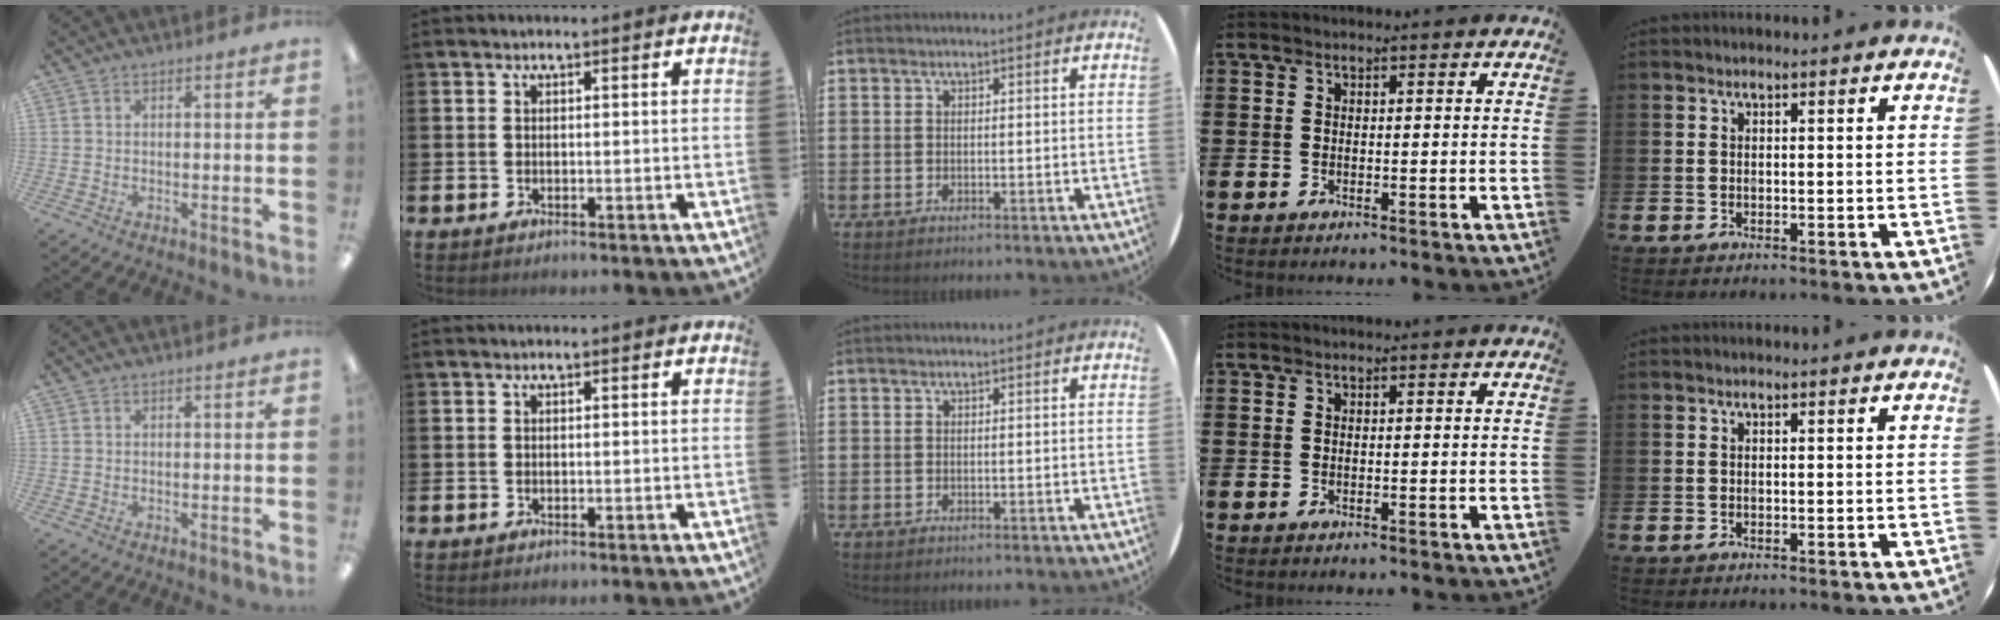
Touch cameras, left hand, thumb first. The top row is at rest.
{}